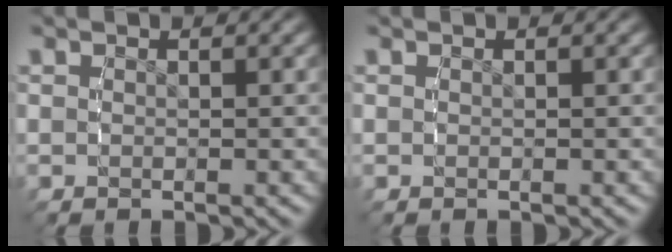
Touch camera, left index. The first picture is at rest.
{"total": 0.0}